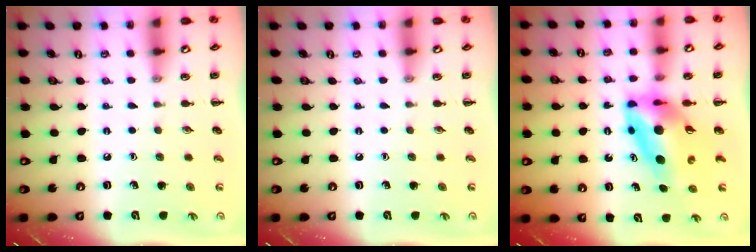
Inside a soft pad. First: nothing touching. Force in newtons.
{"total": 0.0}
{"total": 9.6, "press": 9.1, "slide": 3.0}